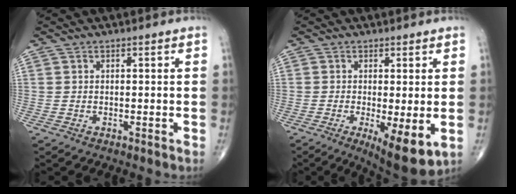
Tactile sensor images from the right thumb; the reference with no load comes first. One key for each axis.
{"total": 8.9, "fx": -2.1, "fy": 2.7, "fz": 8.3, "tx": -0.126, "ty": -0.025, "tz": -0.028}